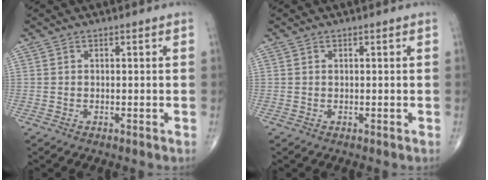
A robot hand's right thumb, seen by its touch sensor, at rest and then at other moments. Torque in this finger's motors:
{"motor_torque": [0.57, -0.22, -0.08, -0.23, -0.02]}